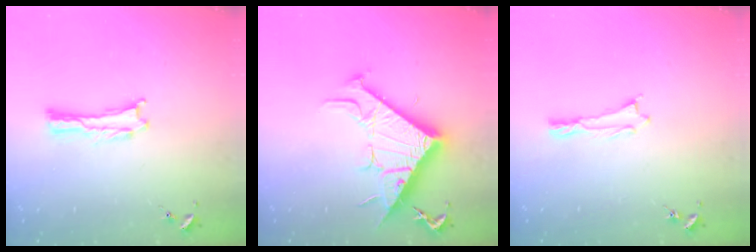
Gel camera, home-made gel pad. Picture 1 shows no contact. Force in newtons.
{"total": 12.4, "press": 12.4, "slide": 0.2}
{"total": 0.5, "press": 0.5, "slide": 0.2}